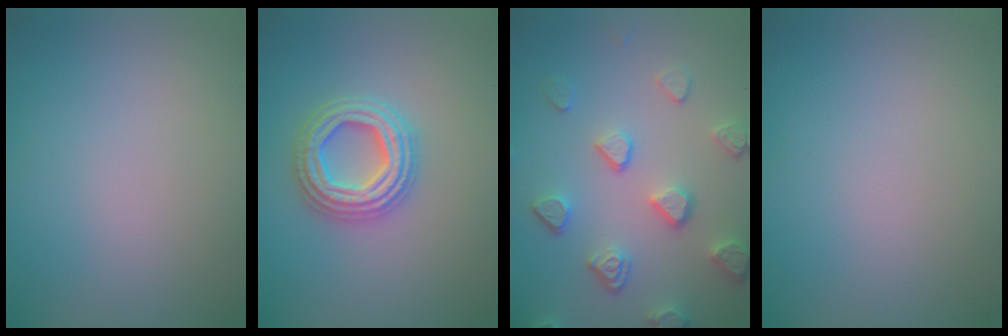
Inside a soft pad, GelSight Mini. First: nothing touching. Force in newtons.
{"total": 4.5, "press": 4.4, "slide": 0.8}
{"total": 4.1, "press": 3.6, "slide": 2.0}
{"total": 0.0}